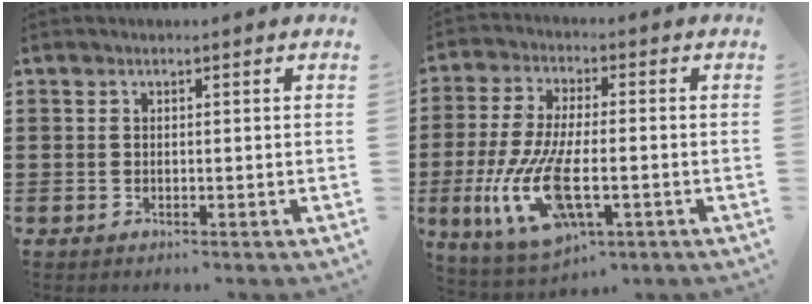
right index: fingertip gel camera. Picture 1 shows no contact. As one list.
[{"total": 13.0, "force": [-3.8, 5.0, 11.4], "torque": [-0.260, -0.021, -0.069]}]